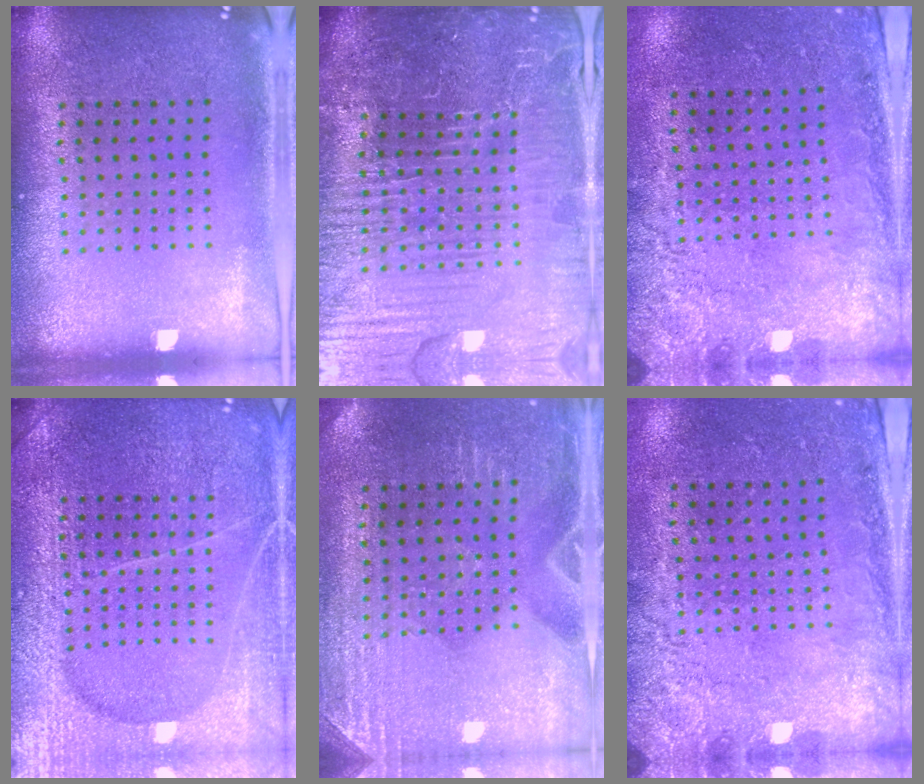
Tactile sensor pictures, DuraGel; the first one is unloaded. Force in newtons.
{"total": 6.4, "press": 5.8, "slide": 2.6}
{"total": 2.7, "press": 2.2, "slide": 1.5}
{"total": 6.6, "press": 6.5, "slide": 0.8}
{"total": 2.9, "press": 2.8, "slide": 0.8}
{"total": 2.7, "press": 2.2, "slide": 1.5}